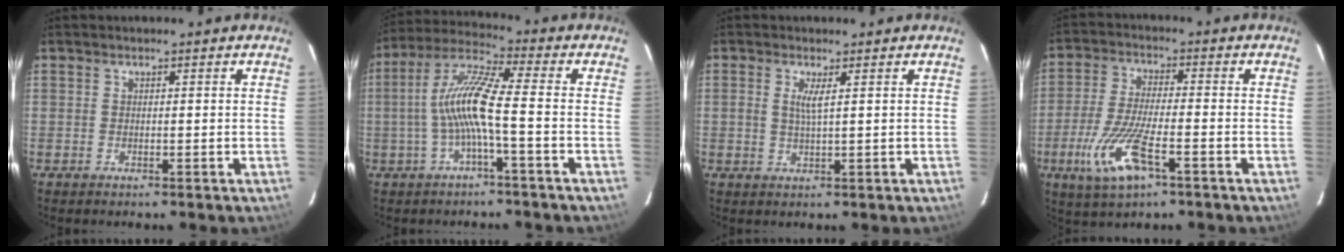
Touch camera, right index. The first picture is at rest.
{"total": 9.8, "force": [-2.0, 0.3, 9.6], "torque": [-0.205, 0.014, -0.037]}
{"total": 2.1, "force": [0.6, 0.1, 2.0], "torque": [-0.040, -0.001, 0.011]}
{"total": 11.5, "force": [-5.2, 3.4, 9.7], "torque": [-0.213, -0.016, -0.098]}